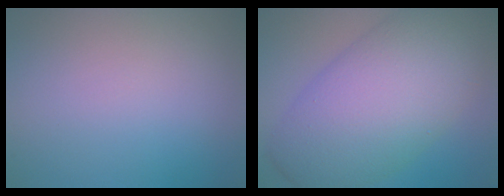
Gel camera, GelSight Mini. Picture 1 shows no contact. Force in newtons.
{"total": 11.4, "press": 11.4, "slide": 0.3}